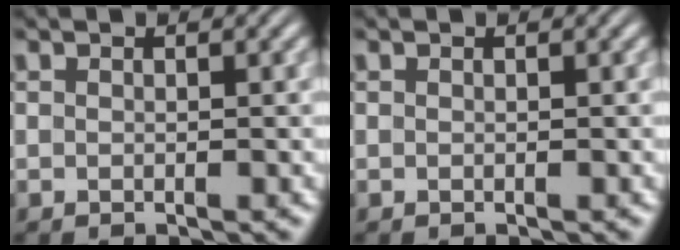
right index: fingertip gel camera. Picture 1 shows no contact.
{"total": 0.0}